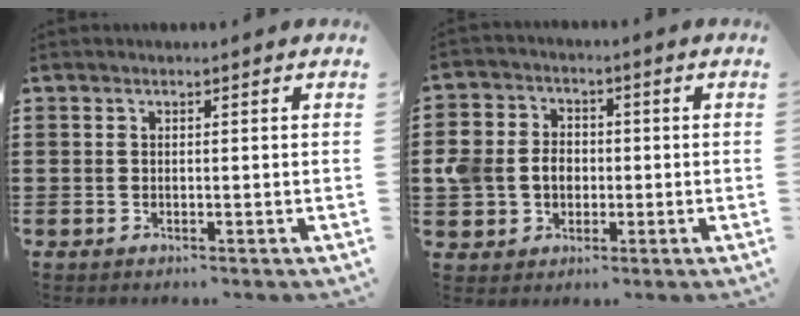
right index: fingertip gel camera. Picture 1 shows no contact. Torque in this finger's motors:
{"motor_torque": [1.26, 0.88, 0.20, 0.14]}